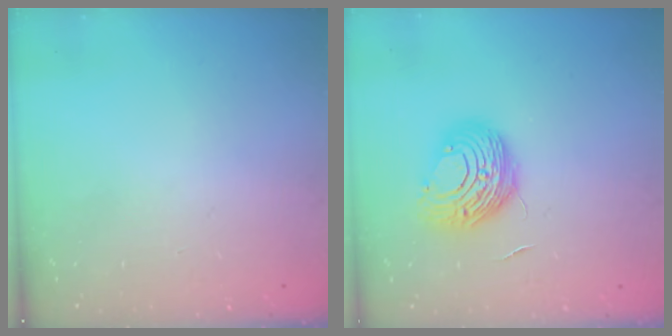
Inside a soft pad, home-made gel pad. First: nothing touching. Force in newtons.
{"total": 11.0, "press": 11.0, "slide": 0.2}